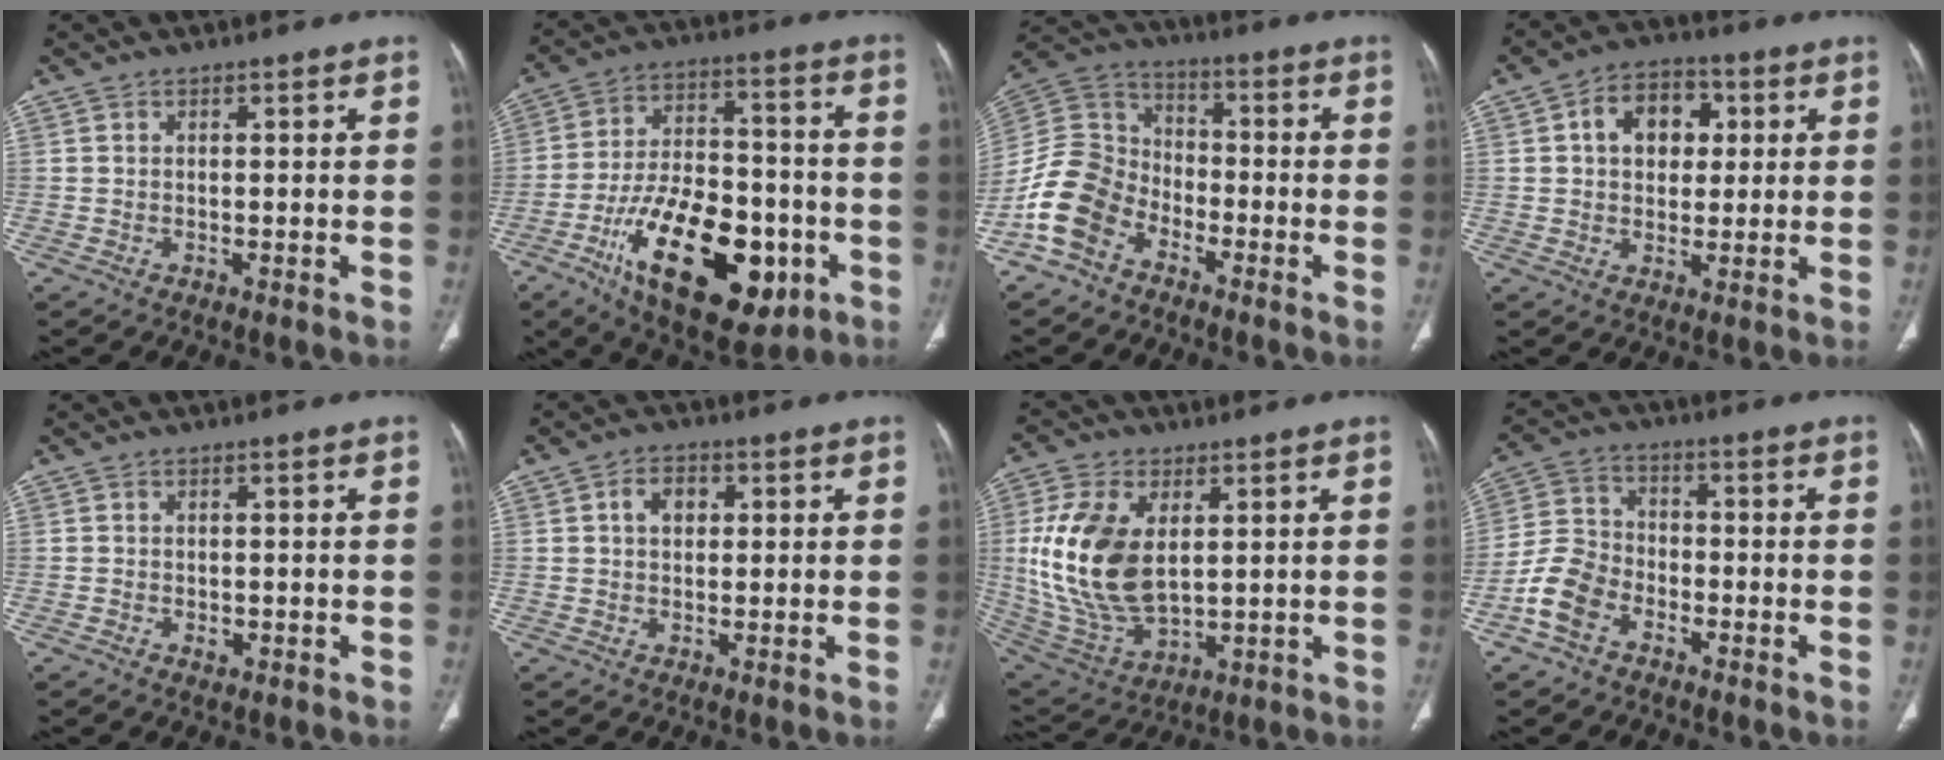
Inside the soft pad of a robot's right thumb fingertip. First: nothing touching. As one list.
[{"total": 24.8, "force": [-9.6, 12.5, 19.2], "torque": [-0.301, 0.038, -0.141]}, {"total": 11.9, "force": [-6.6, 8.3, 5.4], "torque": [-0.100, 0.054, -0.143]}, {"total": 10.0, "force": [2.5, 7.3, 6.5], "torque": [-0.065, 0.005, 0.034]}, {"total": 1.2, "force": [-0.4, 0.8, 0.7], "torque": [-0.010, 0.003, -0.004]}, {"total": 4.5, "force": [1.1, 3.2, 2.9], "torque": [-0.037, 0.006, 0.017]}, {"total": 18.4, "force": [2.9, 10.8, 14.6], "torque": [-0.291, -0.018, 0.070]}, {"total": 8.4, "force": [-4.4, 5.7, 4.3], "torque": [-0.084, 0.028, -0.093]}]